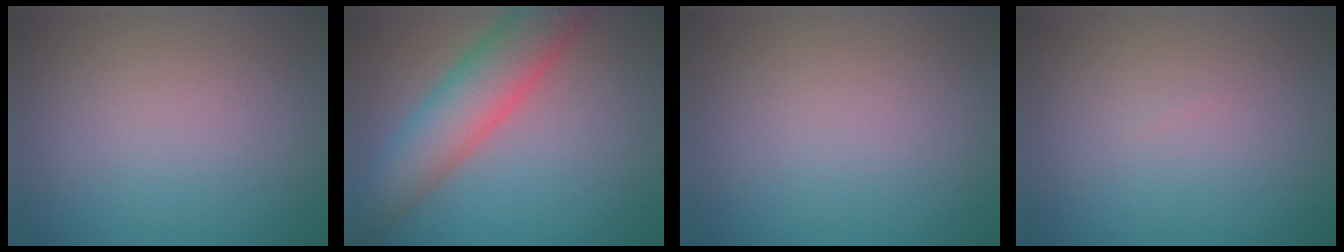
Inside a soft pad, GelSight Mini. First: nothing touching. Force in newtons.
{"total": 7.2, "press": 7.2, "slide": 0.3}
{"total": 0.0}
{"total": 0.0}